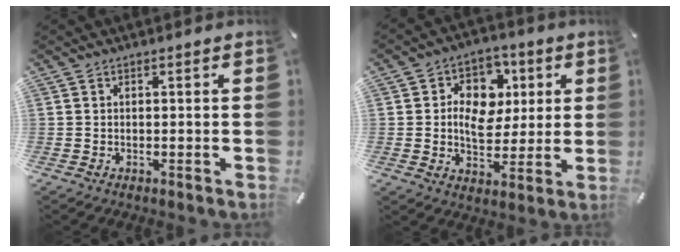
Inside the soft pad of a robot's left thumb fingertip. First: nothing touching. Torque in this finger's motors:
{"motor_torque": [0.36, 0.35, 0.45, -0.58, 0.26]}